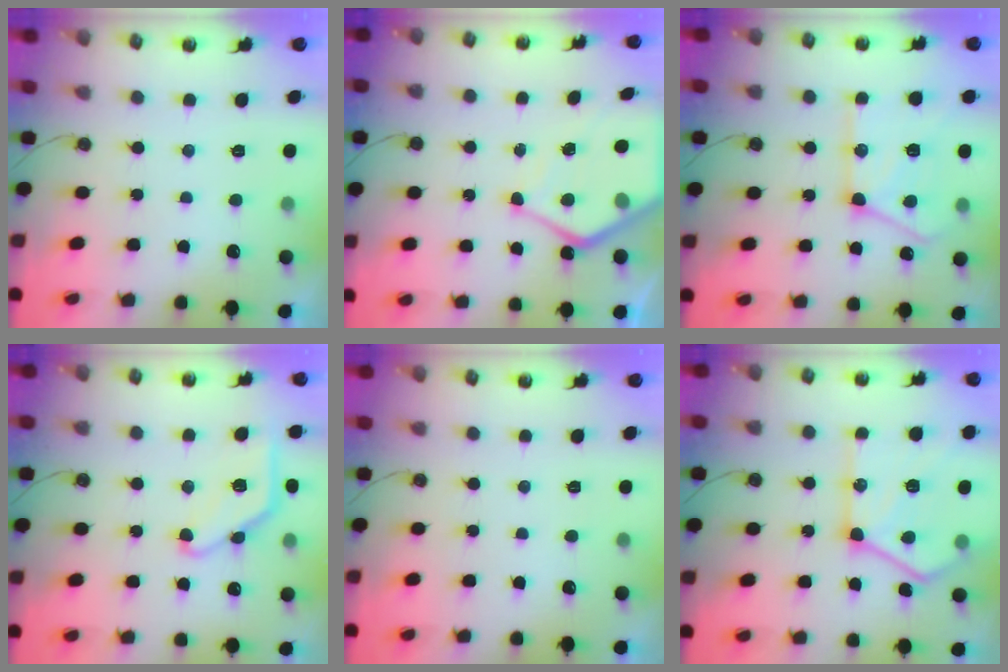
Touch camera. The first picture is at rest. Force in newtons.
{"total": 9.7, "press": 9.7, "slide": 0.9}
{"total": 17.9, "press": 17.9, "slide": 1.3}
{"total": 12.2, "press": 12.1, "slide": 0.7}
{"total": 0.0}
{"total": 21.9, "press": 21.8, "slide": 1.5}